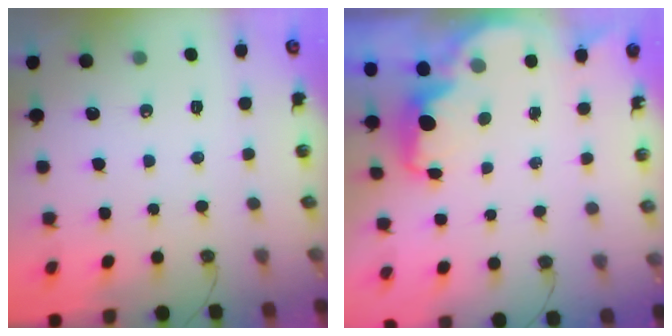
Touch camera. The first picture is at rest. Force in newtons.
{"total": 1.9, "press": 1.8, "slide": 0.7}